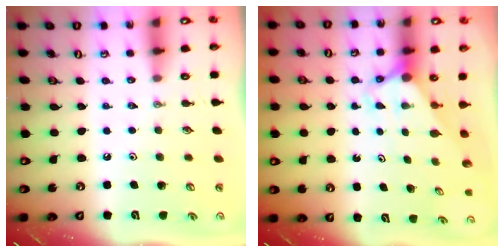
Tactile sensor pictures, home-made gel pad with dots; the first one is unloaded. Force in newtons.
{"total": 2.7, "press": 2.7, "slide": 0.0}